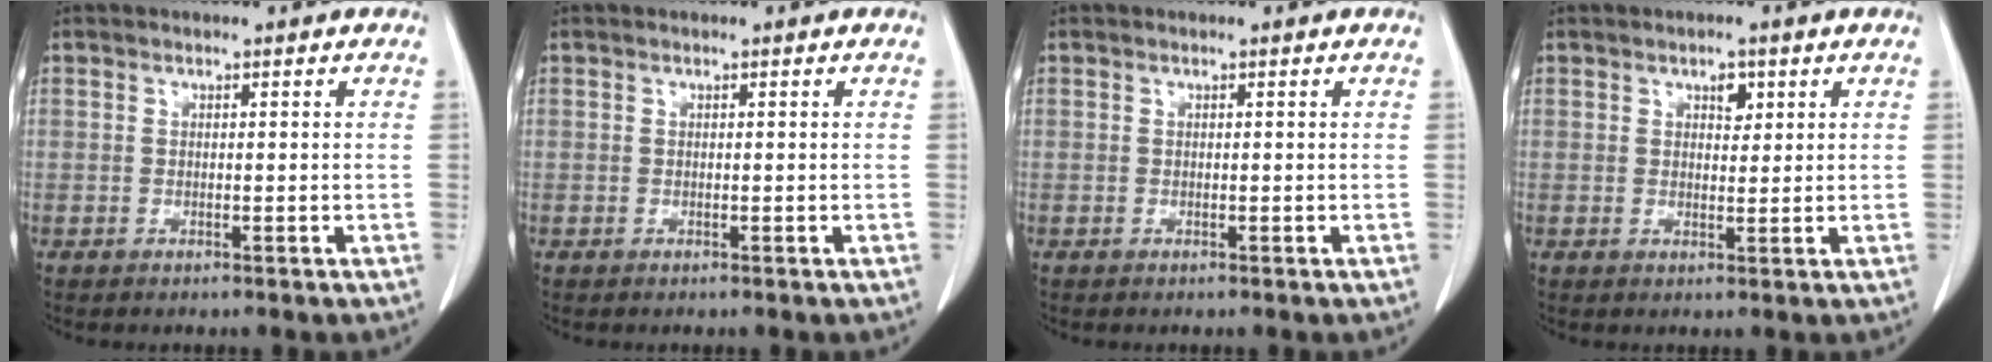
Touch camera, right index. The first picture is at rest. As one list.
[{"total": 0.0}, {"total": 0.0}, {"total": 2.1, "force": [1.1, 1.1, 1.4], "torque": [-0.017, -0.002, 0.017]}]